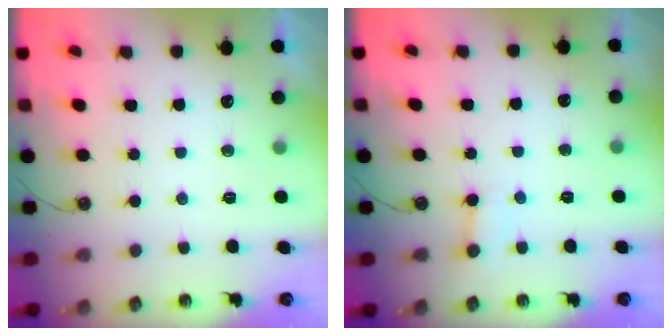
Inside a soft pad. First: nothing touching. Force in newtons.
{"total": 2.5, "press": 2.5, "slide": 0.4}